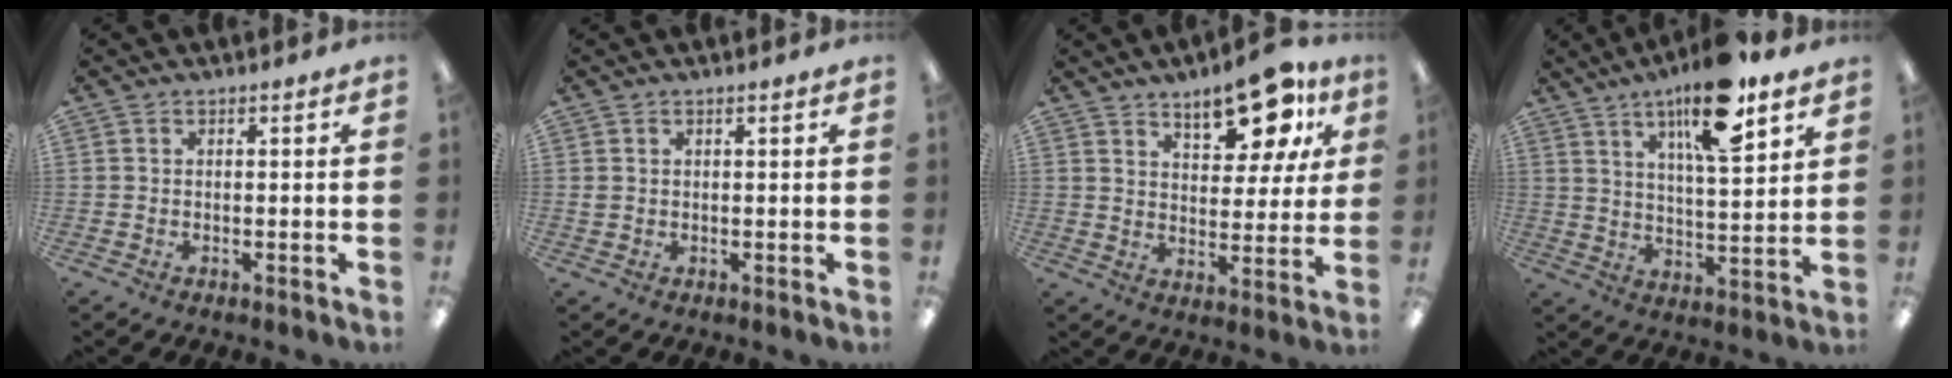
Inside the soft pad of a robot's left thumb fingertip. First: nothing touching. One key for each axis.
{"total": 1.0, "fx": 0.4, "fy": 0.7, "fz": 0.7, "tx": -0.014, "ty": 0.004, "tz": 0.007}
{"total": 14.9, "fx": 9.5, "fy": 6.4, "fz": 9.5, "tx": -0.123, "ty": -0.044, "tz": 0.158}
{"total": 15.7, "fx": 10.3, "fy": 4.3, "fz": 11.0, "tx": -0.172, "ty": -0.048, "tz": 0.164}